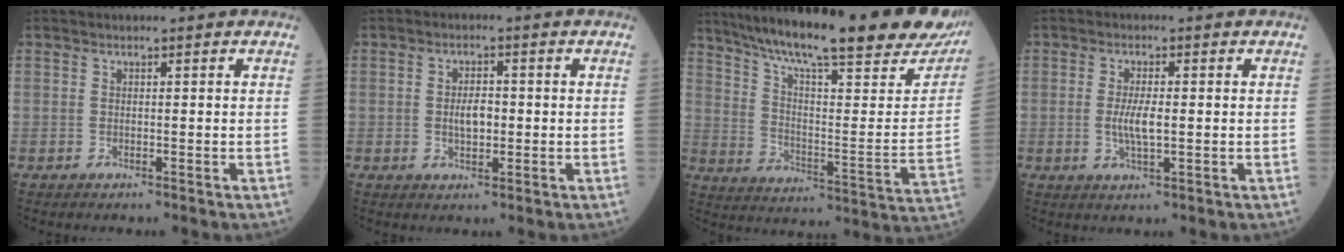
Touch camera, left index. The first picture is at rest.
{"total": 3.3, "force": [-0.2, 1.6, 2.9], "torque": [-0.055, 0.004, -0.003]}
{"total": 31.7, "force": [26.0, 3.6, 17.8], "torque": [-0.273, -0.057, 0.348]}
{"total": 3.7, "force": [-0.2, 0.8, 3.6], "torque": [-0.079, -0.005, -0.003]}